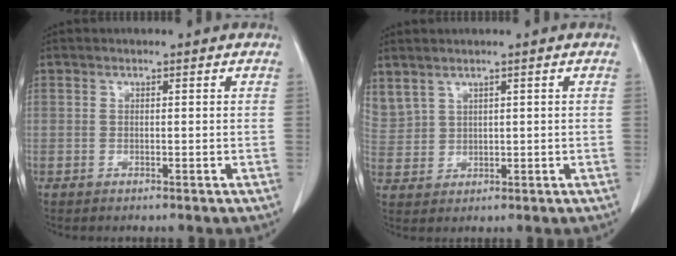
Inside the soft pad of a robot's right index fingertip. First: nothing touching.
{"total": 5.7, "force": [3.7, 3.8, 2.2], "torque": [-0.067, 0.012, 0.094]}